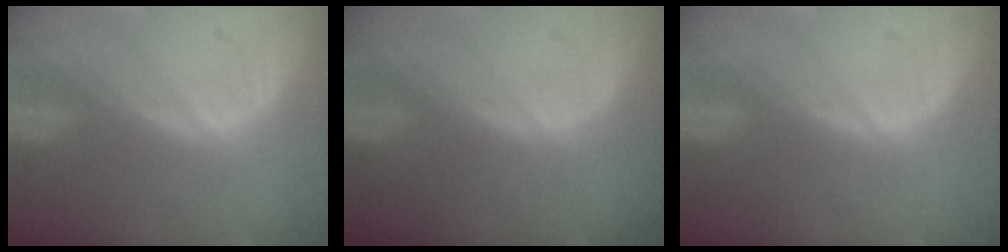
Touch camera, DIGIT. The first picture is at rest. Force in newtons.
{"total": 0.0}
{"total": 0.0}